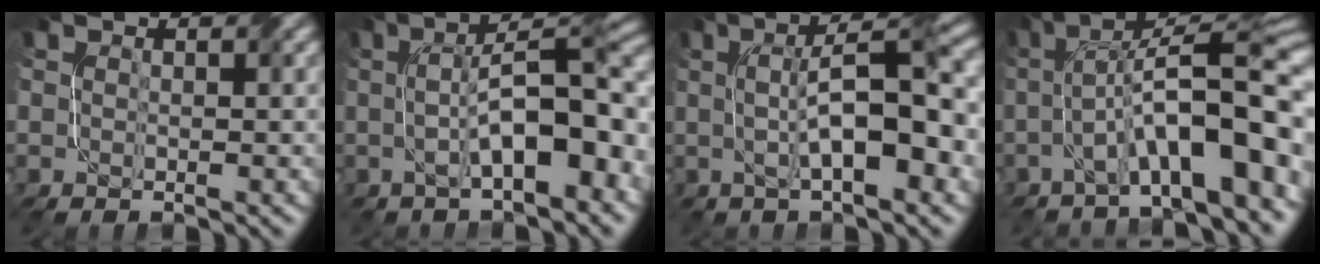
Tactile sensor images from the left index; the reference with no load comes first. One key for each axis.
{"total": 9.5, "fx": -0.8, "fy": 3.1, "fz": 9.0, "tx": -0.128, "ty": 0.017, "tz": -0.016}
{"total": 8.3, "fx": 0.3, "fy": 2.2, "fz": 8.0, "tx": -0.118, "ty": 0.010, "tz": 0.004}
{"total": 11.4, "fx": -2.9, "fy": 2.9, "fz": 10.6, "tx": -0.166, "ty": 0.024, "tz": -0.044}